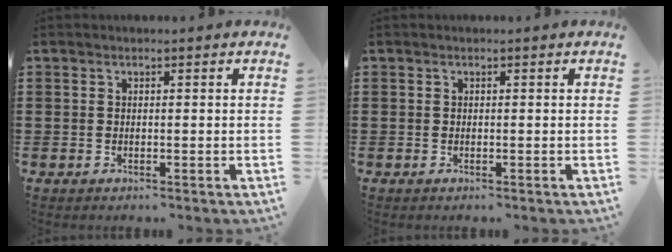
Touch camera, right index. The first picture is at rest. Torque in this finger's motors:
{"motor_torque": [0.16, 0.02, 0.00, 0.01]}